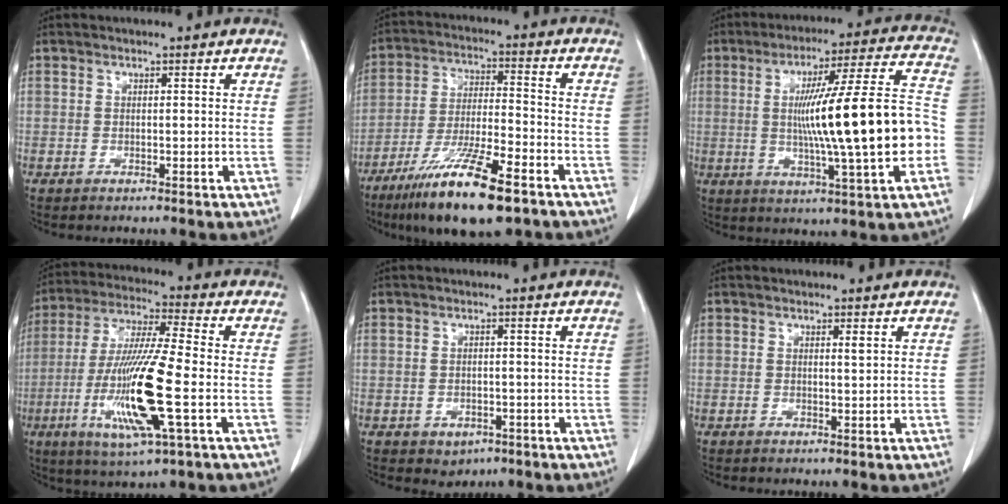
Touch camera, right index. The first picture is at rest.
{"total": 15.2, "force": [-9.6, 2.0, 11.6], "torque": [-0.222, -0.036, -0.171]}
{"total": 20.0, "force": [-1.7, 0.4, 20.0], "torque": [-0.312, 0.014, -0.028]}
{"total": 16.1, "force": [-4.0, 0.8, 15.6], "torque": [-0.320, -0.018, -0.075]}
{"total": 2.8, "force": [-1.4, 2.2, 1.1], "torque": [-0.011, 0.005, -0.008]}
{"total": 0.7, "force": [0.4, 0.0, 0.6], "torque": [-0.014, -0.003, 0.006]}